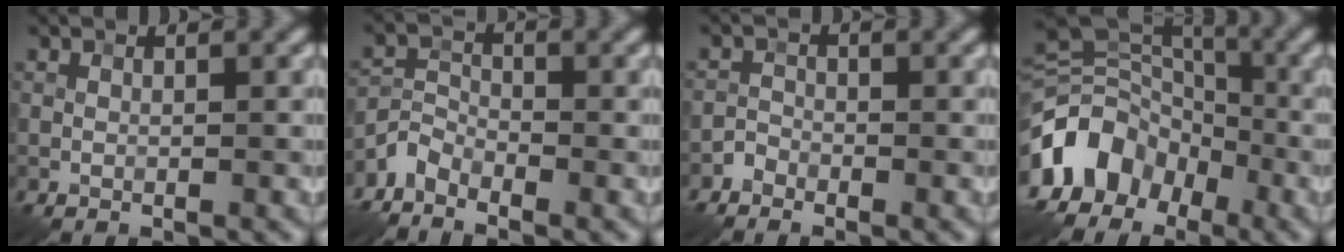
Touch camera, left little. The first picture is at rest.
{"total": 2.7, "force": [-2.4, 1.0, 0.7], "torque": [-0.017, 0.004, -0.060]}
{"total": 1.2, "force": [-1.2, 0.4, 0.1], "torque": [-0.001, 0.007, -0.027]}
{"total": 11.0, "force": [-5.5, 7.8, 5.4], "torque": [-0.123, 0.006, -0.118]}